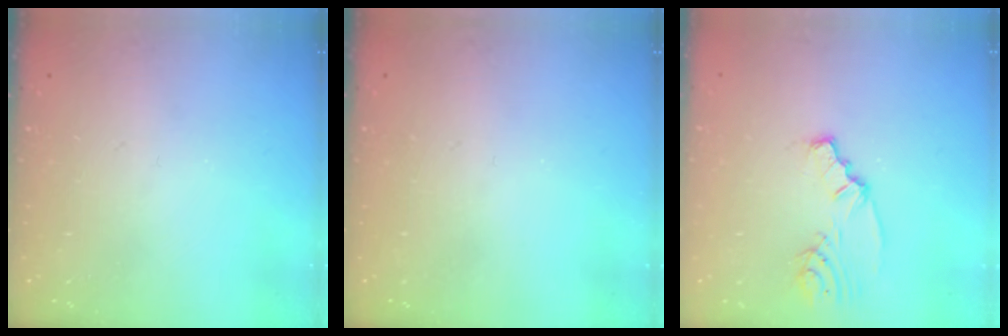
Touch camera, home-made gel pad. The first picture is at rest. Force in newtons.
{"total": 0.0}
{"total": 3.4, "press": 3.4, "slide": 0.2}